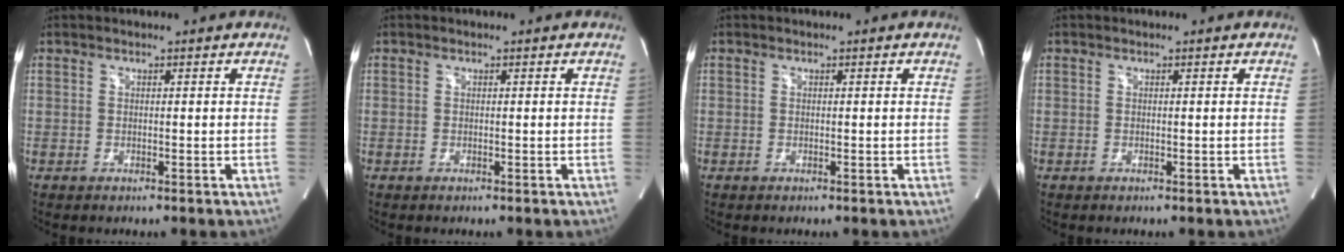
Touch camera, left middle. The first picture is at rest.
{"total": 0.0}
{"total": 0.0}
{"total": 0.0}